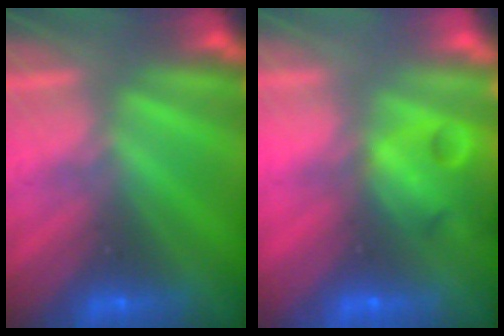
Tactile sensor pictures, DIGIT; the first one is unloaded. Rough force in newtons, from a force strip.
{"total": 7.4}